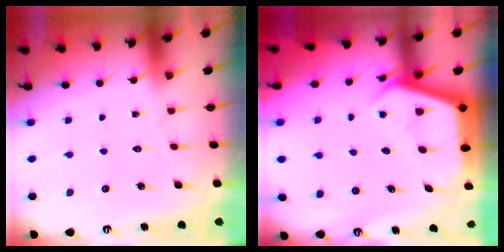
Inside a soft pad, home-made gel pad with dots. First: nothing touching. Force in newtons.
{"total": 5.4, "press": 5.4, "slide": 0.4}